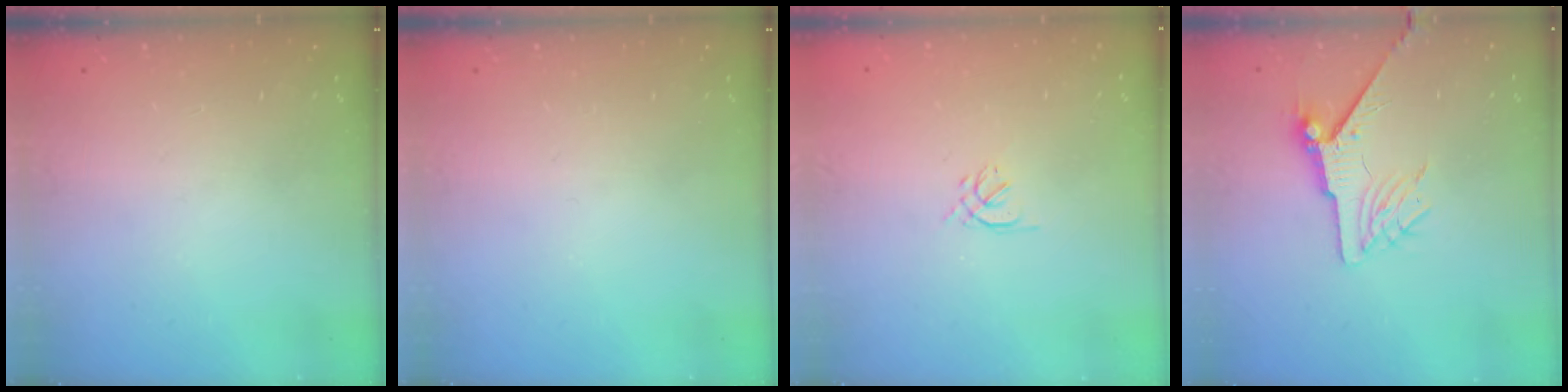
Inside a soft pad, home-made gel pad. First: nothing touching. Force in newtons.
{"total": 0.0}
{"total": 1.6, "press": 1.5, "slide": 0.5}
{"total": 7.3, "press": 7.2, "slide": 1.0}